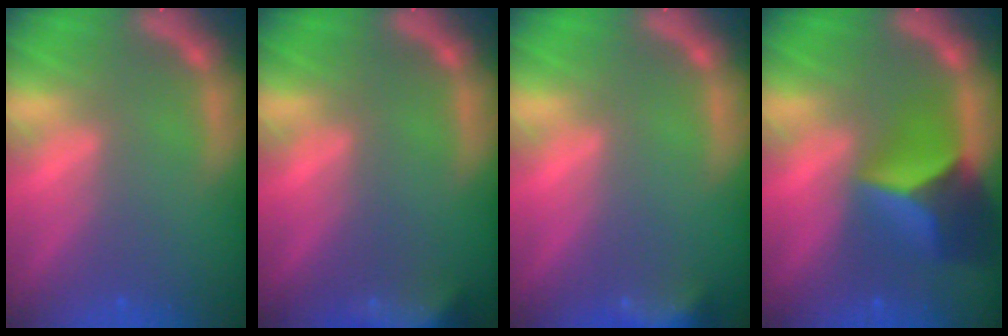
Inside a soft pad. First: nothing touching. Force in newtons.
{"total": 7.4}
{"total": 4.9}
{"total": 7.4}